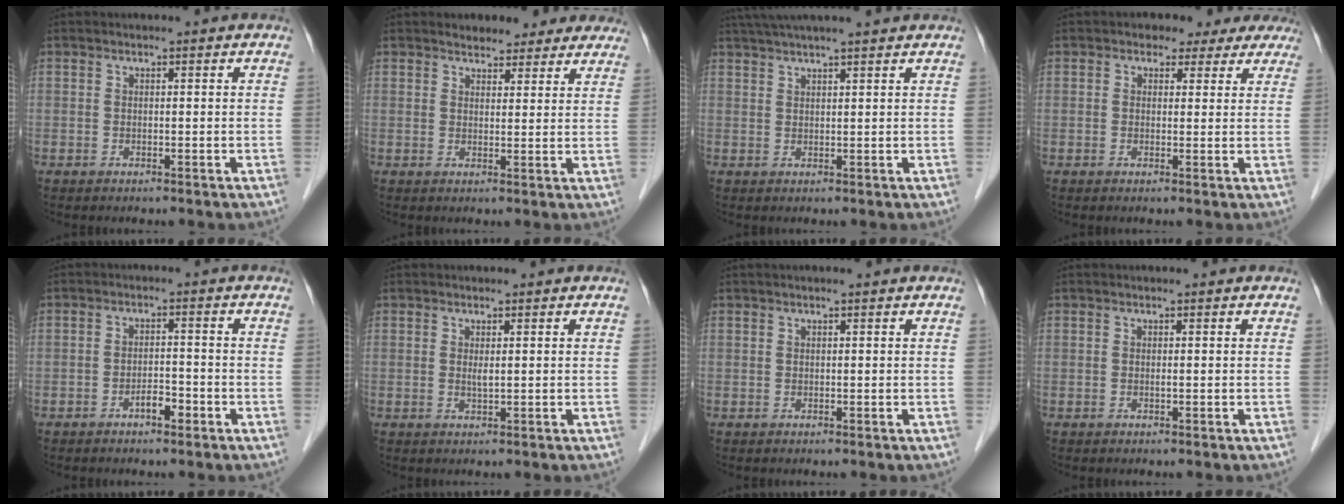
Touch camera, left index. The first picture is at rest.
{"total": 7.7, "force": [6.8, 3.1, 1.9], "torque": [0.000, 0.010, 0.075]}
{"total": 11.3, "force": [9.8, 0.3, 5.6], "torque": [-0.094, 0.042, 0.139]}
{"total": 5.9, "force": [4.5, 3.6, 1.3], "torque": [0.000, 0.012, 0.041]}
{"total": 2.7, "force": [-1.8, 1.0, 1.8], "torque": [-0.030, 0.004, -0.030]}
{"total": 1.0, "force": [0.3, 0.2, 0.9], "torque": [-0.022, -0.003, 0.006]}
{"total": 0.9, "force": [0.7, -0.1, 0.6], "torque": [-0.009, 0.012, 0.013]}
{"total": 0.0}